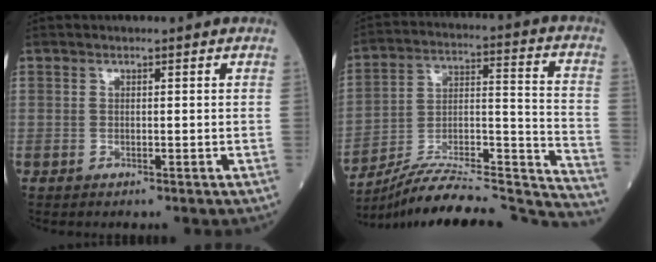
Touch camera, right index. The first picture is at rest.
{"total": 27.4, "force": [-26.1, 1.3, 8.4], "torque": [-0.098, 0.013, -0.391]}